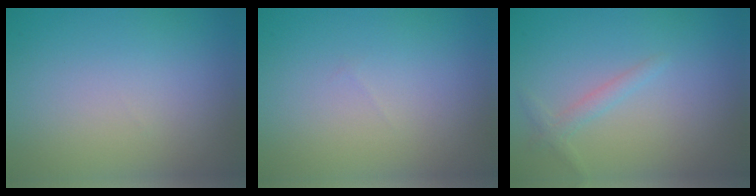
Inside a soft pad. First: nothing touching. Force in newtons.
{"total": 0.0}
{"total": 1.4, "press": 1.4, "slide": 0.1}